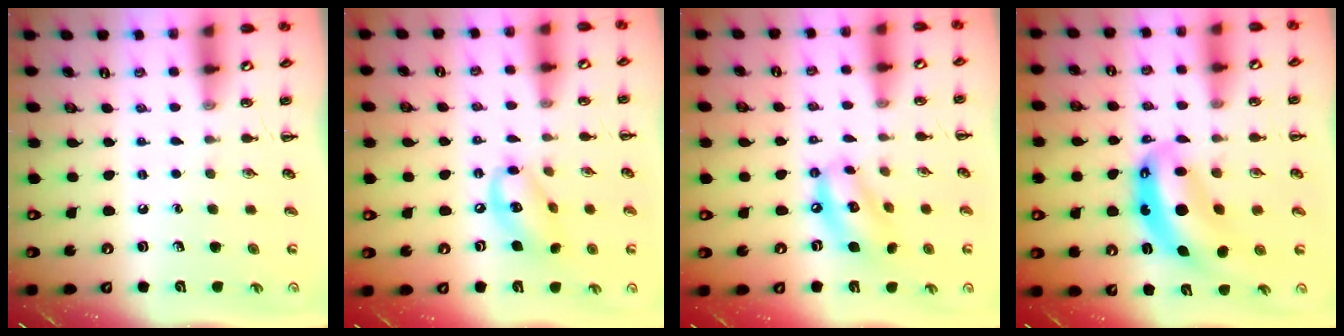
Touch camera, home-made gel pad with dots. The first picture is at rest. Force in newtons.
{"total": 12.2, "press": 12.0, "slide": 2.5}
{"total": 10.3, "press": 10.1, "slide": 2.3}
{"total": 9.8, "press": 9.5, "slide": 2.2}